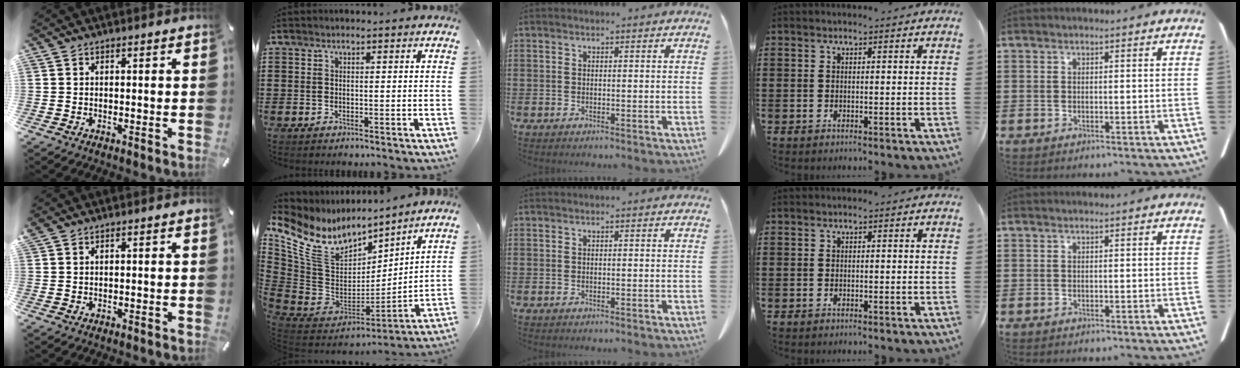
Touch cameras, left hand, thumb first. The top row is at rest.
{"thumb": {"total": 0.8, "force": [0.7, 0.3, 0.3], "torque": [-0.007, -0.002, 0.014]}, "index": {"total": 11.2, "force": [6.1, 7.3, 5.9], "torque": [-0.170, -0.036, 0.110]}}